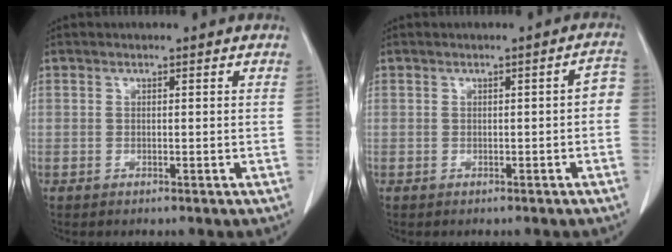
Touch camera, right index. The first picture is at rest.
{"total": 2.2, "force": [-0.5, 0.7, 2.0], "torque": [-0.015, 0.011, -0.008]}